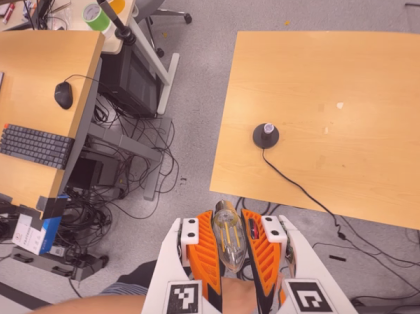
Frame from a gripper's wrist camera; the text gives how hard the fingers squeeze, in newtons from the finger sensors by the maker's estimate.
{"total": 24.1, "left": 25.5, "right": 22.8}